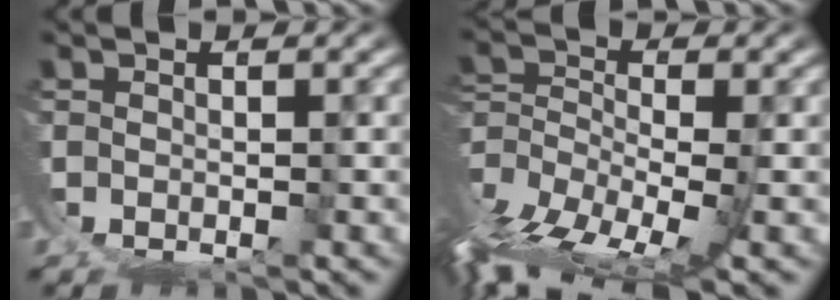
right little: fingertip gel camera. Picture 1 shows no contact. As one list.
[{"total": 9.3, "force": [-5.8, 4.0, 6.2], "torque": [-0.146, -0.054, -0.073]}]